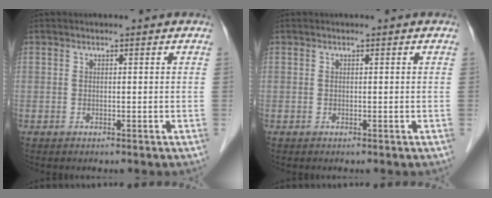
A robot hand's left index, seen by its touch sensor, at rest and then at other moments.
{"total": 0.0}